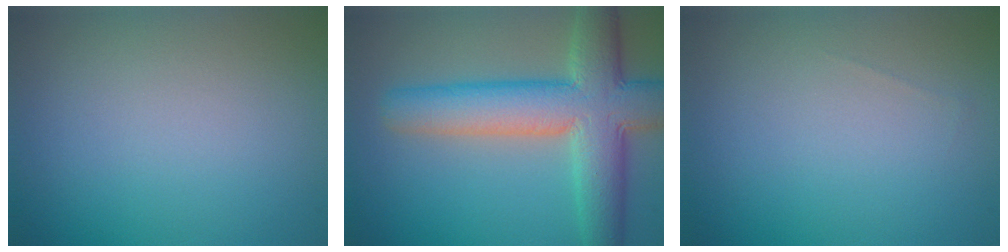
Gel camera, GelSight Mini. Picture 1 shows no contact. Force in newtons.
{"total": 9.1, "press": 9.1, "slide": 0.6}
{"total": 0.0}